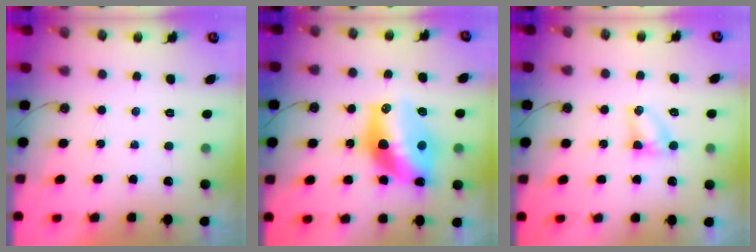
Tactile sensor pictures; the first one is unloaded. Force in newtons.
{"total": 15.4, "press": 15.4, "slide": 1.1}
{"total": 3.9, "press": 3.9, "slide": 0.4}